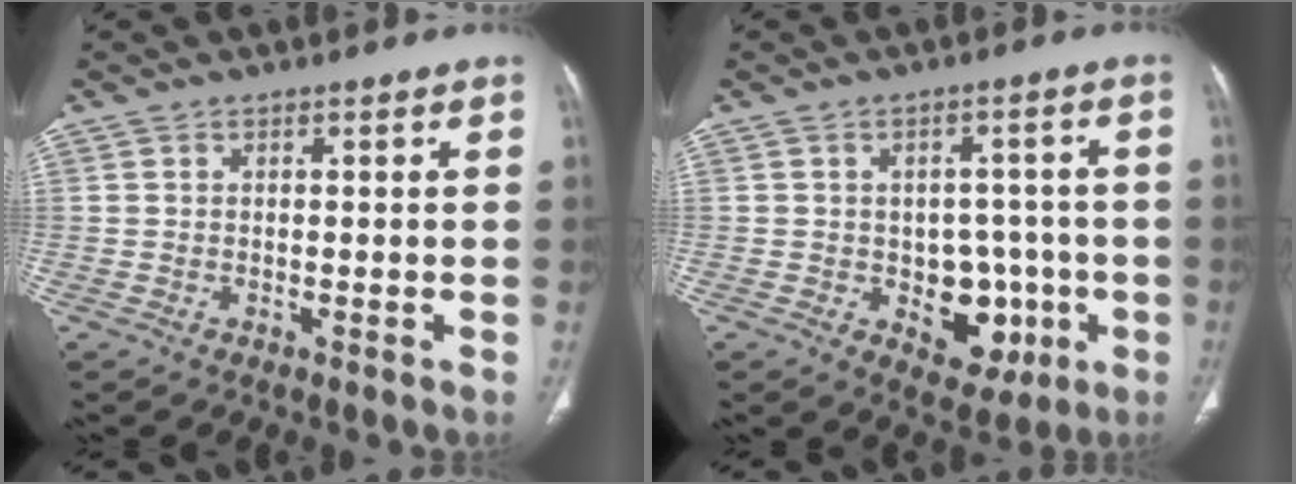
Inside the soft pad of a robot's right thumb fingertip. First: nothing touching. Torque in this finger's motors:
{"motor_torque": [3.36, 1.64, 0.40, -0.81, 0.02]}